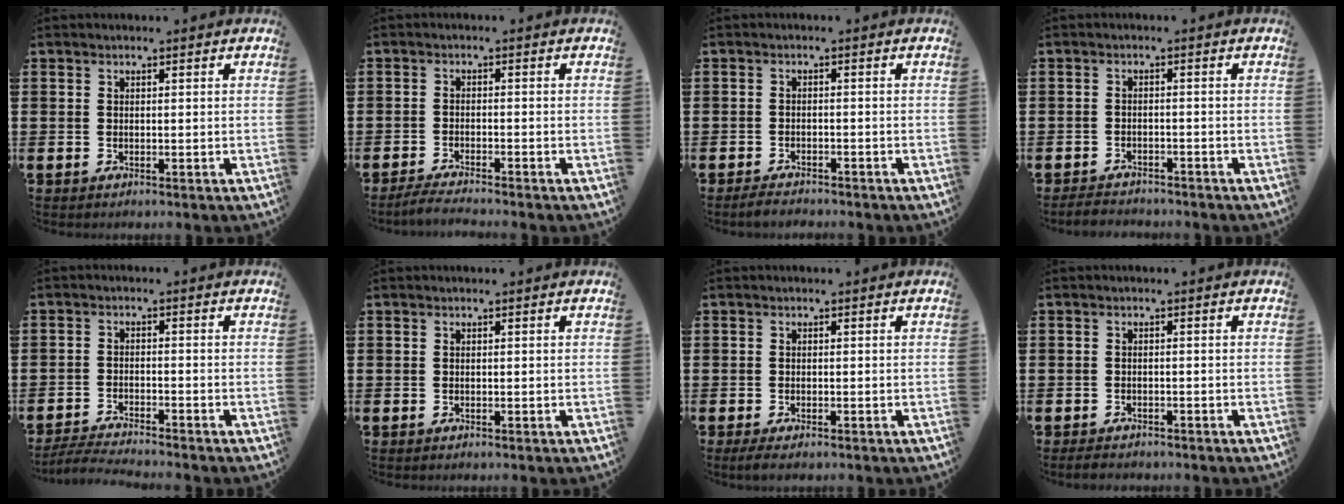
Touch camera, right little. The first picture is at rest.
{"total": 1.9, "force": [-1.8, -0.1, 0.7], "torque": [-0.011, 0.004, -0.035]}
{"total": 1.6, "force": [-1.5, 0.2, 0.4], "torque": [-0.010, 0.003, -0.031]}
{"total": 1.7, "force": [-1.7, 0.2, 0.0], "torque": [-0.005, 0.003, -0.038]}
{"total": 2.8, "force": [-2.7, -0.2, 0.6], "torque": [-0.009, 0.001, -0.055]}
{"total": 0.0}
{"total": 0.8, "force": [-0.4, 0.2, 0.7], "torque": [-0.013, -0.001, -0.007]}
{"total": 0.9, "force": [-0.8, 0.3, 0.3], "torque": [-0.008, 0.001, -0.018]}